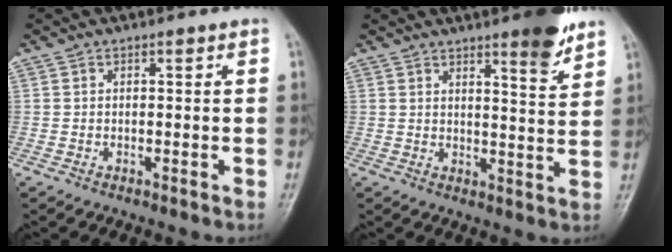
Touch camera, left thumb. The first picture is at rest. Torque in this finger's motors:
{"motor_torque": [1.02, 0.30, 0.80, -0.66, 0.27]}